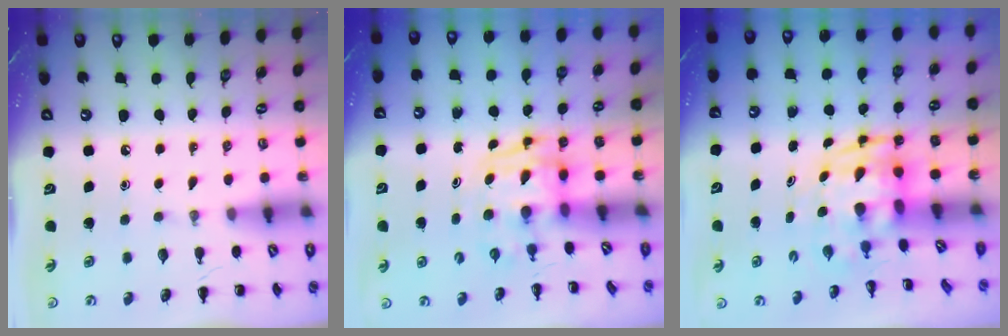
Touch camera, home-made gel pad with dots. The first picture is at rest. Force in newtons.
{"total": 3.3, "press": 3.3, "slide": 0.6}
{"total": 3.1, "press": 2.9, "slide": 1.0}